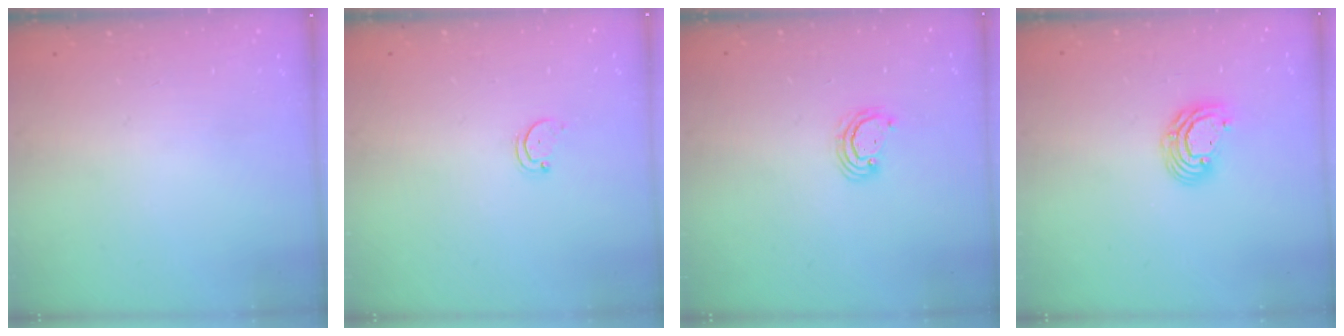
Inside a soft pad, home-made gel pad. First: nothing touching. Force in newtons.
{"total": 1.6, "press": 1.6, "slide": 0.4}
{"total": 3.6, "press": 3.6, "slide": 0.4}
{"total": 7.0, "press": 7.0, "slide": 0.8}